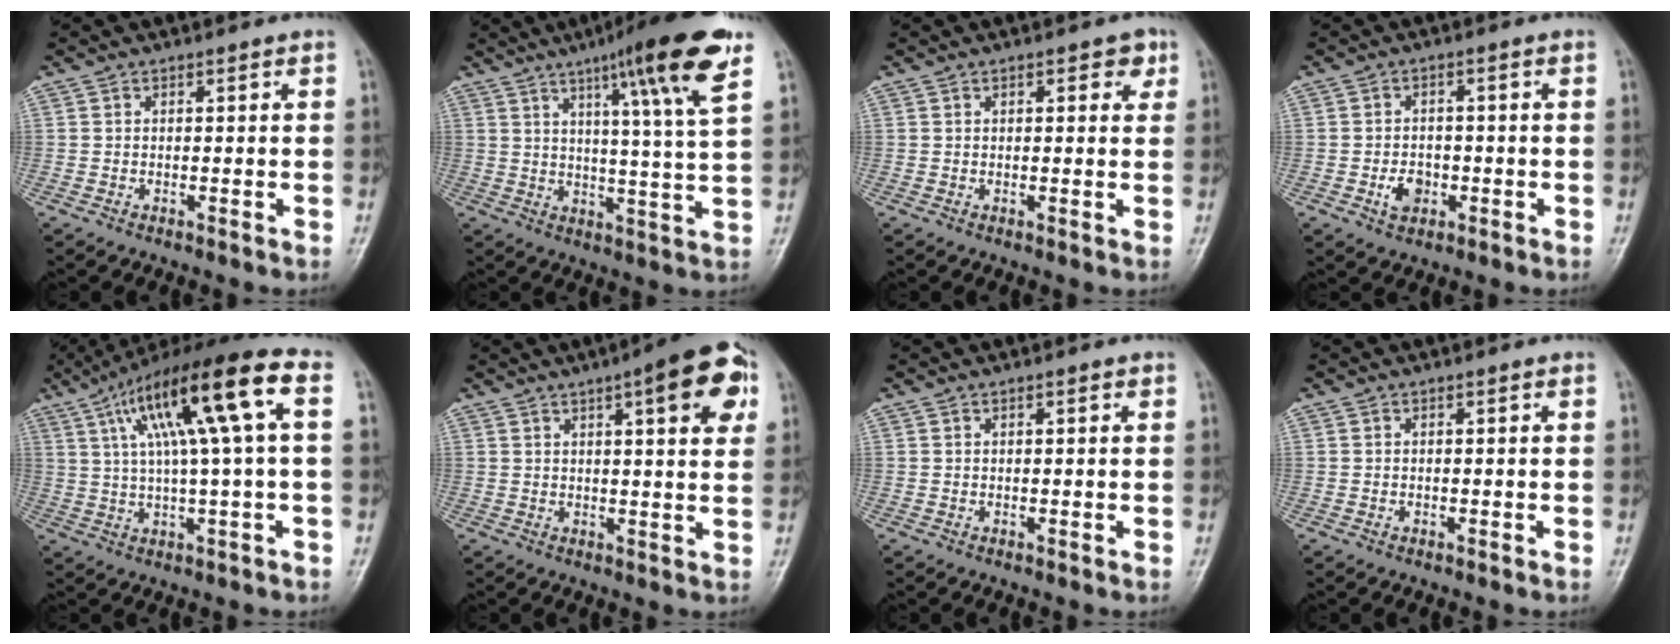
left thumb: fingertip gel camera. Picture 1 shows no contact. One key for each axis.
{"total": 15.9, "fx": 8.4, "fy": 0.9, "fz": 13.4, "tx": -0.194, "ty": -0.034, "tz": 0.118}
{"total": 3.4, "fx": 1.5, "fy": 1.6, "fz": 2.6, "tx": -0.019, "ty": -0.001, "tz": 0.013}
{"total": 4.2, "fx": -1.5, "fy": 3.1, "fz": 2.4, "tx": -0.029, "ty": 0.010, "tz": -0.023}
{"total": 17.6, "fx": 4.7, "fy": 2.5, "fz": 16.8, "tx": -0.292, "ty": 0.032, "tz": 0.076}
{"total": 11.7, "fx": 4.9, "fy": 3.0, "fz": 10.2, "tx": -0.112, "ty": -0.001, "tz": 0.055}
{"total": 0.8, "fx": 0.3, "fy": 0.2, "fz": 0.7, "tx": -0.013, "ty": 0.002, "tz": 0.003}
{"total": 0.0}